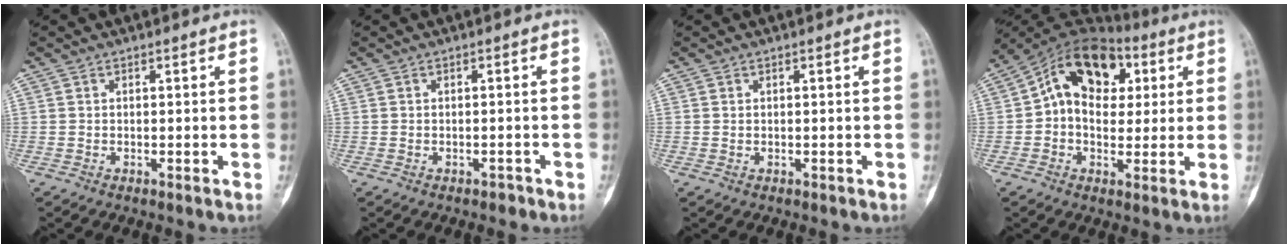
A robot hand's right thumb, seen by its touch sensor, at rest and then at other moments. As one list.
[{"total": 1.2, "force": [-0.9, 0.7, 0.3], "torque": [0.000, 0.010, -0.013]}, {"total": 0.0}, {"total": 15.9, "force": [3.7, 11.0, 10.8], "torque": [-0.139, 0.027, 0.053]}]